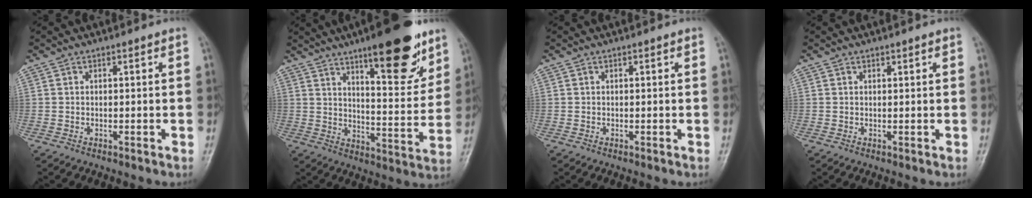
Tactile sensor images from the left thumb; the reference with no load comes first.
{"total": 18.2, "force": [11.4, 5.3, 13.2], "torque": [-0.149, -0.065, 0.173]}
{"total": 0.0}
{"total": 0.8, "force": [0.6, 0.3, 0.5], "torque": [-0.007, -0.002, 0.009]}